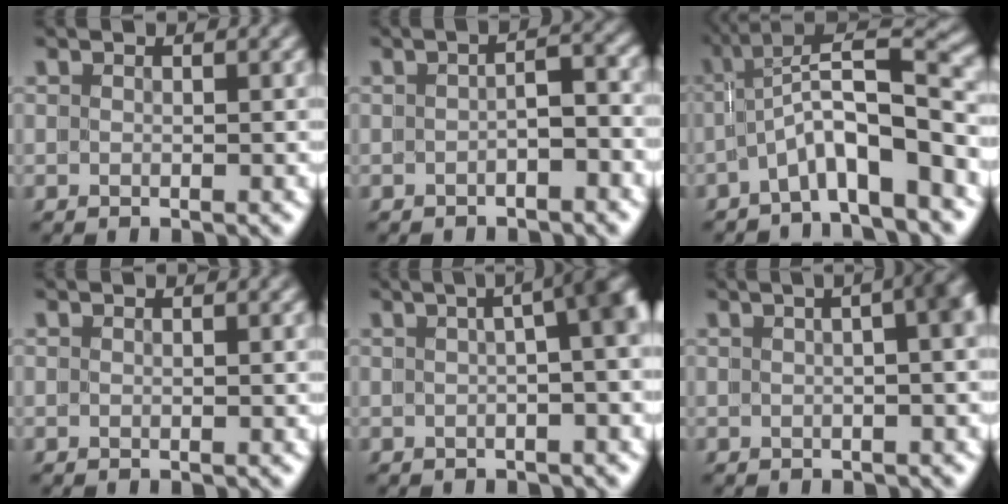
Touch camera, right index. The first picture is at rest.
{"total": 2.3, "force": [-1.3, 0.7, 1.7], "torque": [-0.021, -0.003, -0.020]}
{"total": 7.2, "force": [-1.2, 2.4, 6.7], "torque": [-0.090, 0.004, -0.019]}
{"total": 0.0}
{"total": 7.0, "force": [0.6, 2.2, 6.6], "torque": [-0.047, 0.031, 0.000]}
{"total": 7.1, "force": [0.9, 2.9, 6.4], "torque": [-0.038, 0.049, -0.005]}